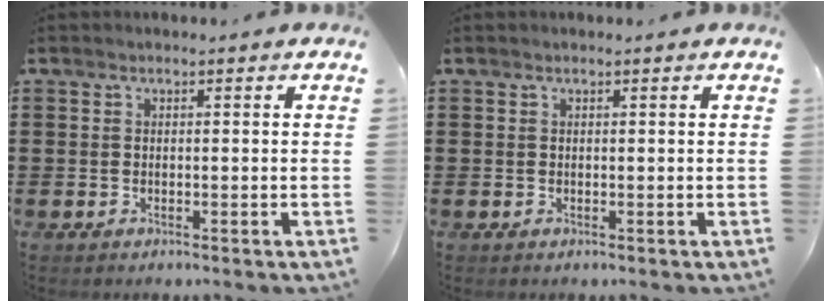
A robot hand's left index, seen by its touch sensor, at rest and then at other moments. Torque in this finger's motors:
{"motor_torque": [0.09, -0.02, -0.02, -0.01]}